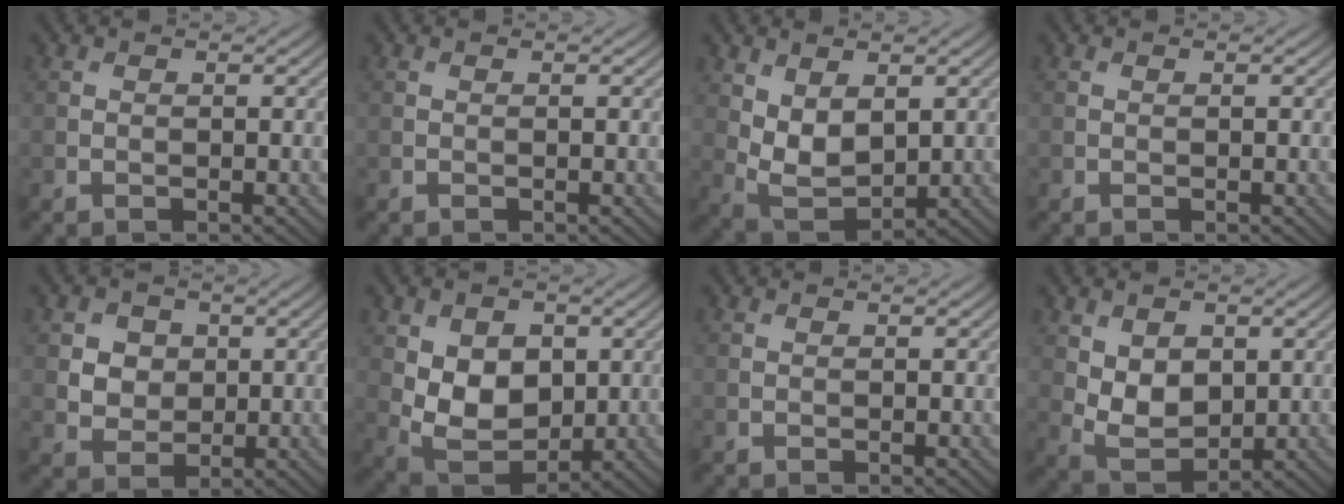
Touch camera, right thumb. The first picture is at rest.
{"total": 0.0}
{"total": 6.1, "force": [1.5, 3.6, 4.7], "torque": [-0.113, -0.008, 0.038]}
{"total": 0.0}
{"total": 4.5, "force": [1.4, 3.9, 1.8], "torque": [-0.064, -0.009, 0.028]}
{"total": 8.9, "force": [1.0, 6.3, 6.2], "torque": [-0.129, -0.011, 0.017]}
{"total": 0.0}
{"total": 6.2, "force": [1.2, 4.2, 4.3], "torque": [-0.094, -0.010, 0.031]}